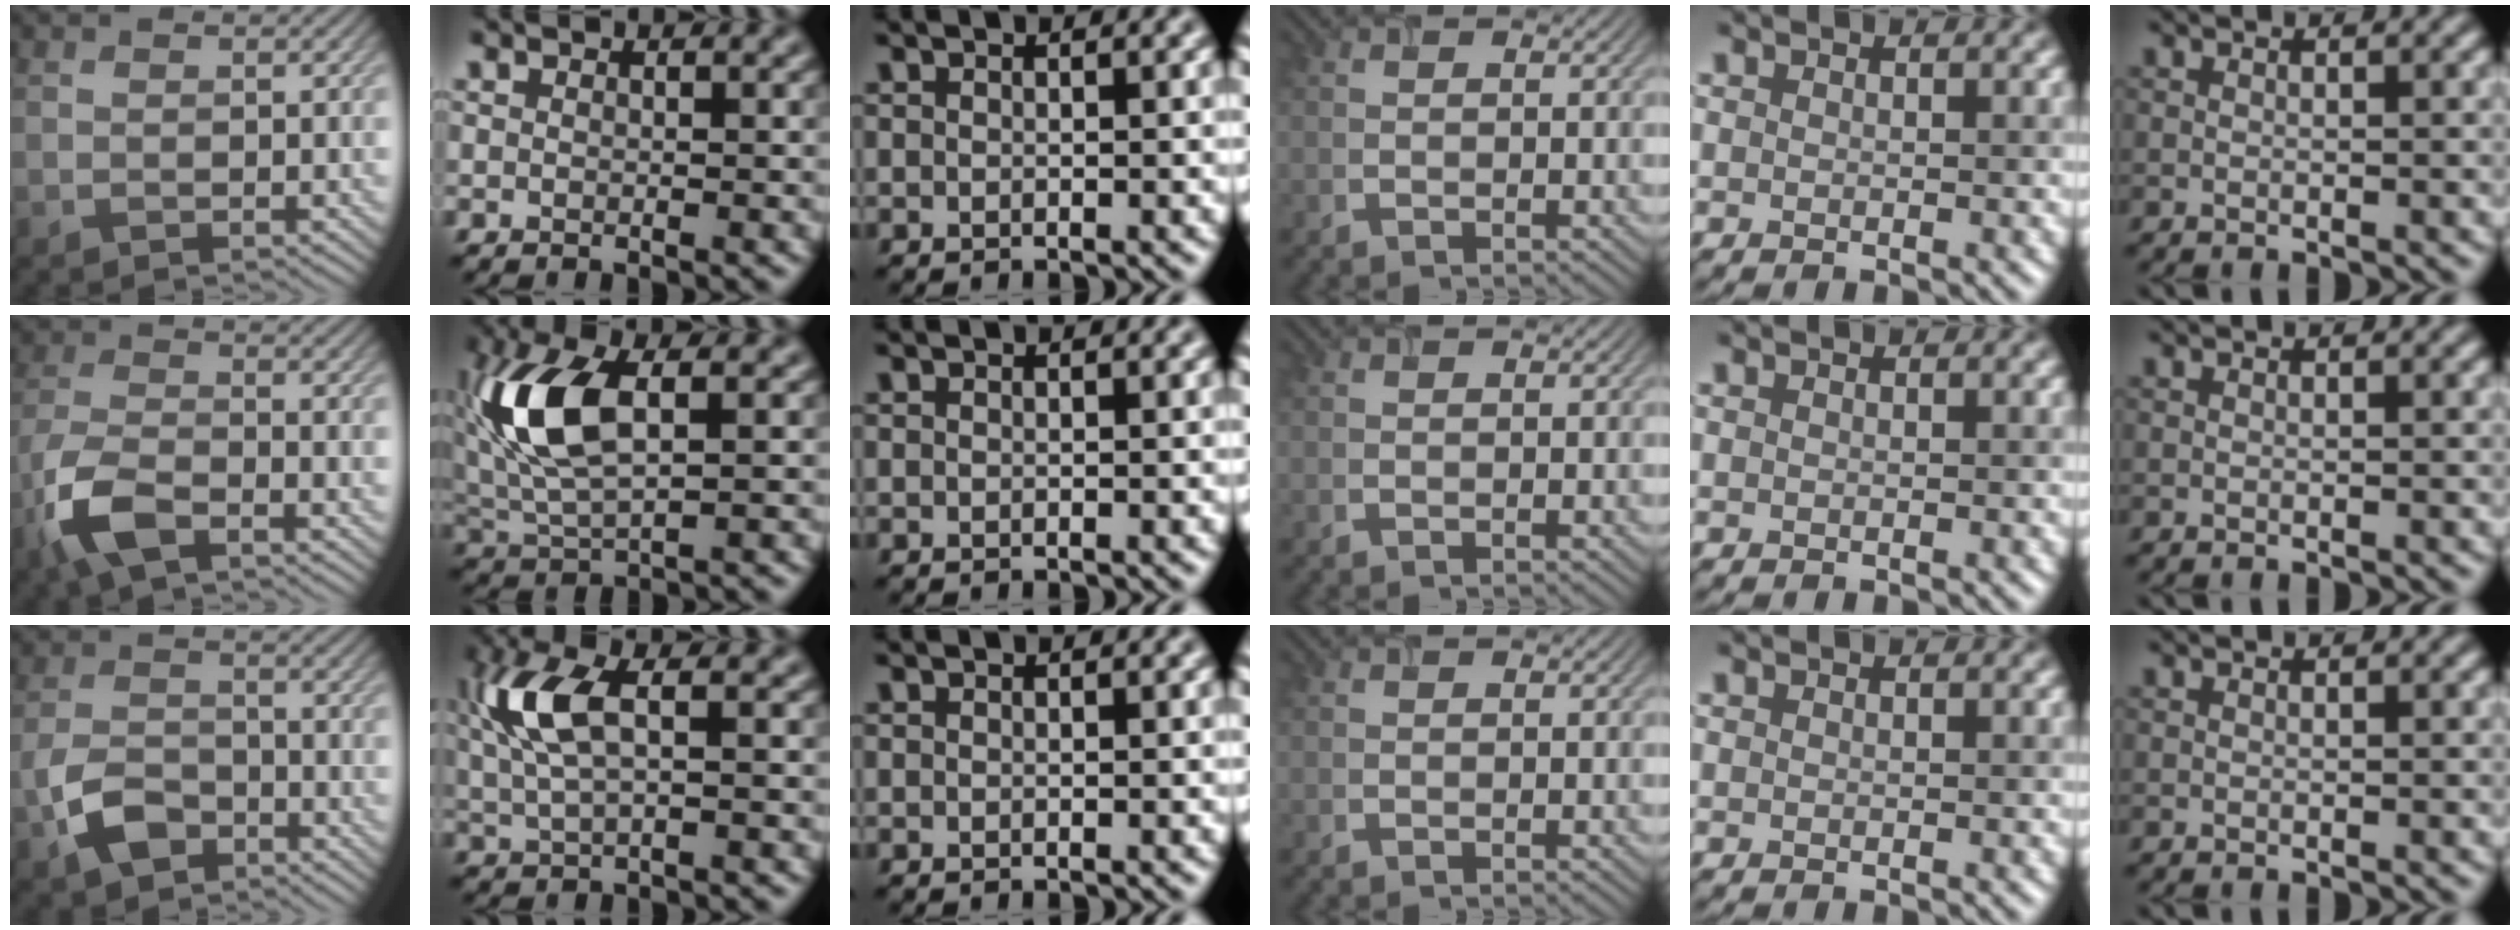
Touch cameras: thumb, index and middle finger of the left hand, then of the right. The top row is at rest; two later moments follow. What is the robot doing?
{"motion": "insert", "object": "airpods case & airpods"}